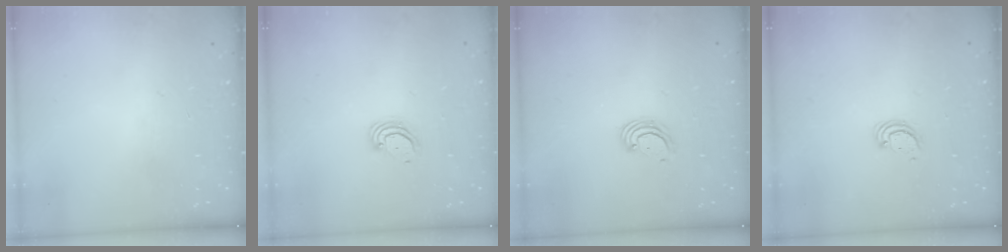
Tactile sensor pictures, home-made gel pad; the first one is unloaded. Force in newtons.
{"total": 3.0, "press": 2.9, "slide": 0.3}
{"total": 2.4, "press": 2.4, "slide": 0.2}
{"total": 2.3, "press": 2.3, "slide": 0.2}